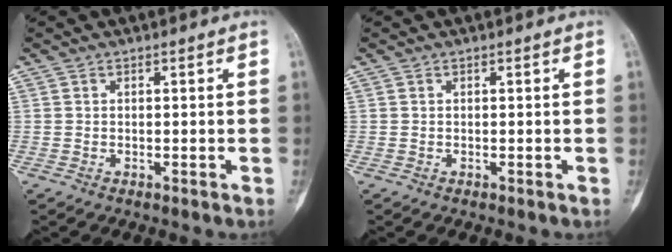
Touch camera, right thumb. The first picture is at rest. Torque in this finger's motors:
{"motor_torque": [2.52, 2.49, 0.00, 0.00, 0.01]}